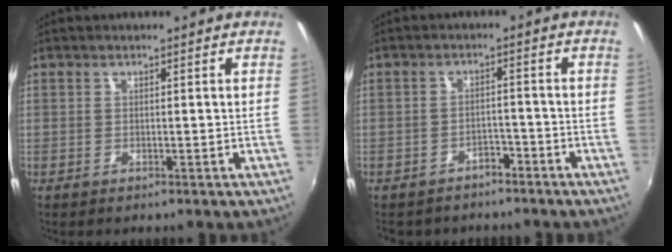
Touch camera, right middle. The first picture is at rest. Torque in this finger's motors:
{"motor_torque": [1.07, -1.07, 0.05, 0.05]}